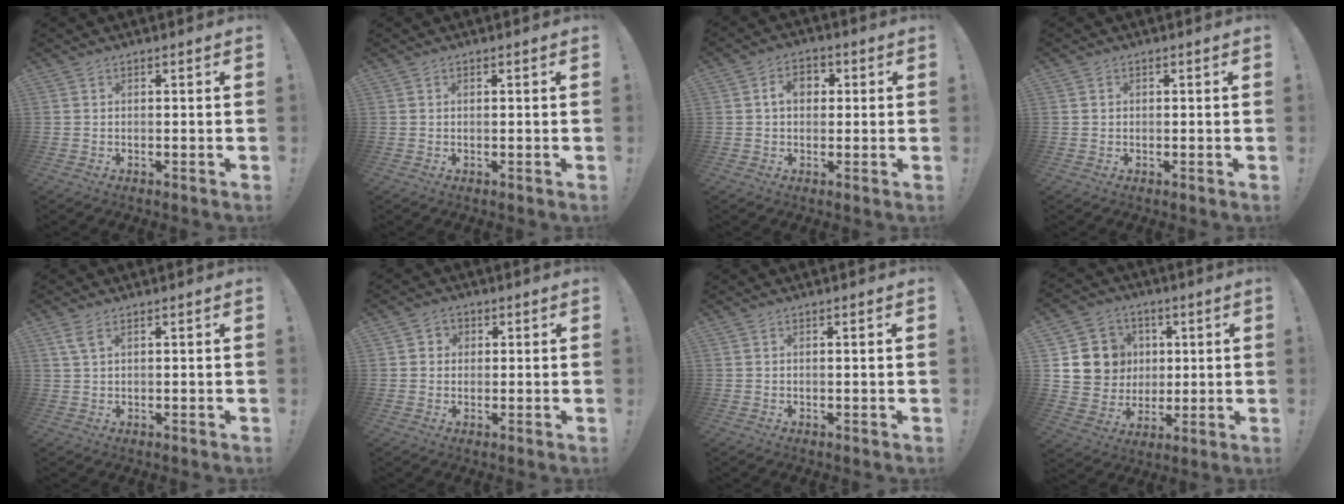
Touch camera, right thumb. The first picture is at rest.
{"total": 0.0}
{"total": 6.5, "force": [1.3, 4.7, 4.3], "torque": [-0.057, 0.006, 0.018]}
{"total": 0.6, "force": [-0.1, 0.6, 0.2], "torque": [-0.006, 0.004, -0.001]}
{"total": 3.3, "force": [1.6, 1.1, 2.7], "torque": [-0.056, 0.001, 0.031]}
{"total": 2.8, "force": [0.2, 2.7, 0.7], "torque": [-0.002, 0.001, 0.002]}
{"total": 0.8, "force": [0.3, -0.2, 0.7], "torque": [-0.009, -0.003, 0.002]}
{"total": 11.2, "force": [2.1, 10.7, 2.6], "torque": [-0.035, -0.004, 0.057]}